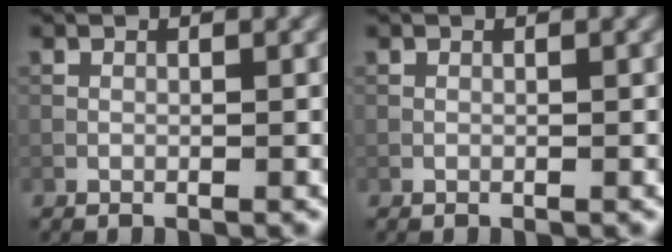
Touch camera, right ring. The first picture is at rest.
{"total": 0.0}